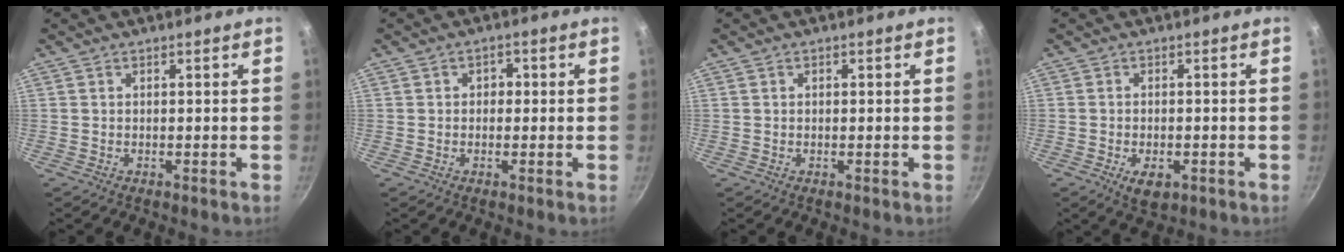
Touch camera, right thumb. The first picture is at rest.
{"total": 2.2, "force": [0.1, 1.9, 1.2], "torque": [-0.007, 0.006, -0.002]}
{"total": 0.5, "force": [0.1, 0.5, 0.2], "torque": [-0.005, 0.004, 0.003]}
{"total": 4.8, "force": [-1.9, 2.6, 3.6], "torque": [-0.054, 0.002, -0.025]}